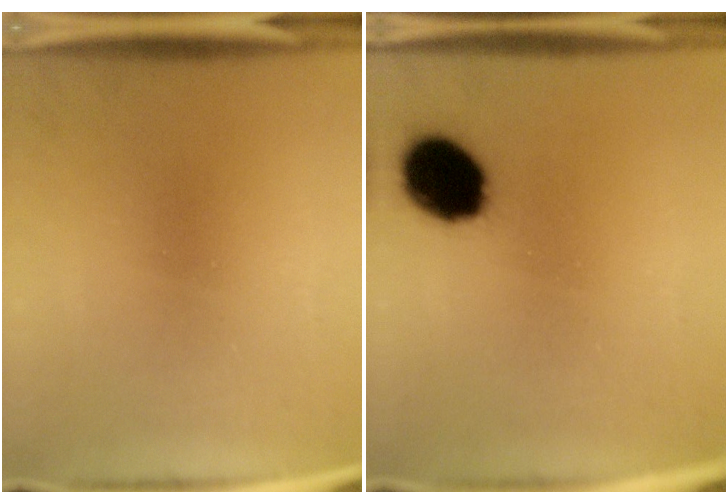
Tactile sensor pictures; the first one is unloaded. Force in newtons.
{"total": 13.4}